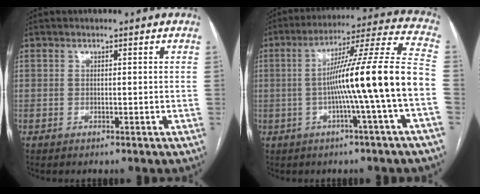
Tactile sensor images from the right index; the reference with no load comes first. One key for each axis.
{"total": 16.4, "fx": -3.1, "fy": -2.0, "fz": 15.9, "tx": -0.243, "ty": 0.015, "tz": -0.058}